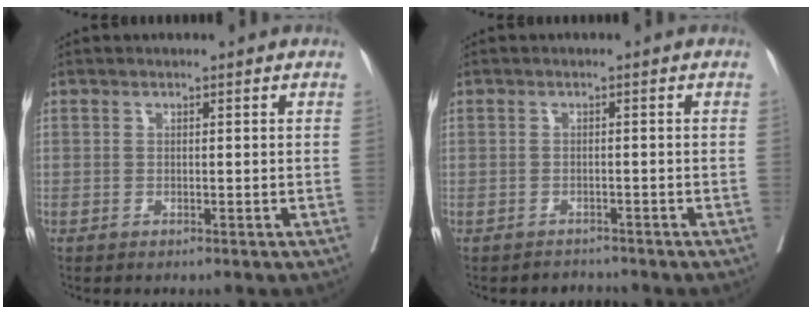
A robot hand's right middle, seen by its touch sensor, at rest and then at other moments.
{"total": 1.5, "force": [-1.3, 0.2, -0.7], "torque": [0.012, -0.004, -0.023]}